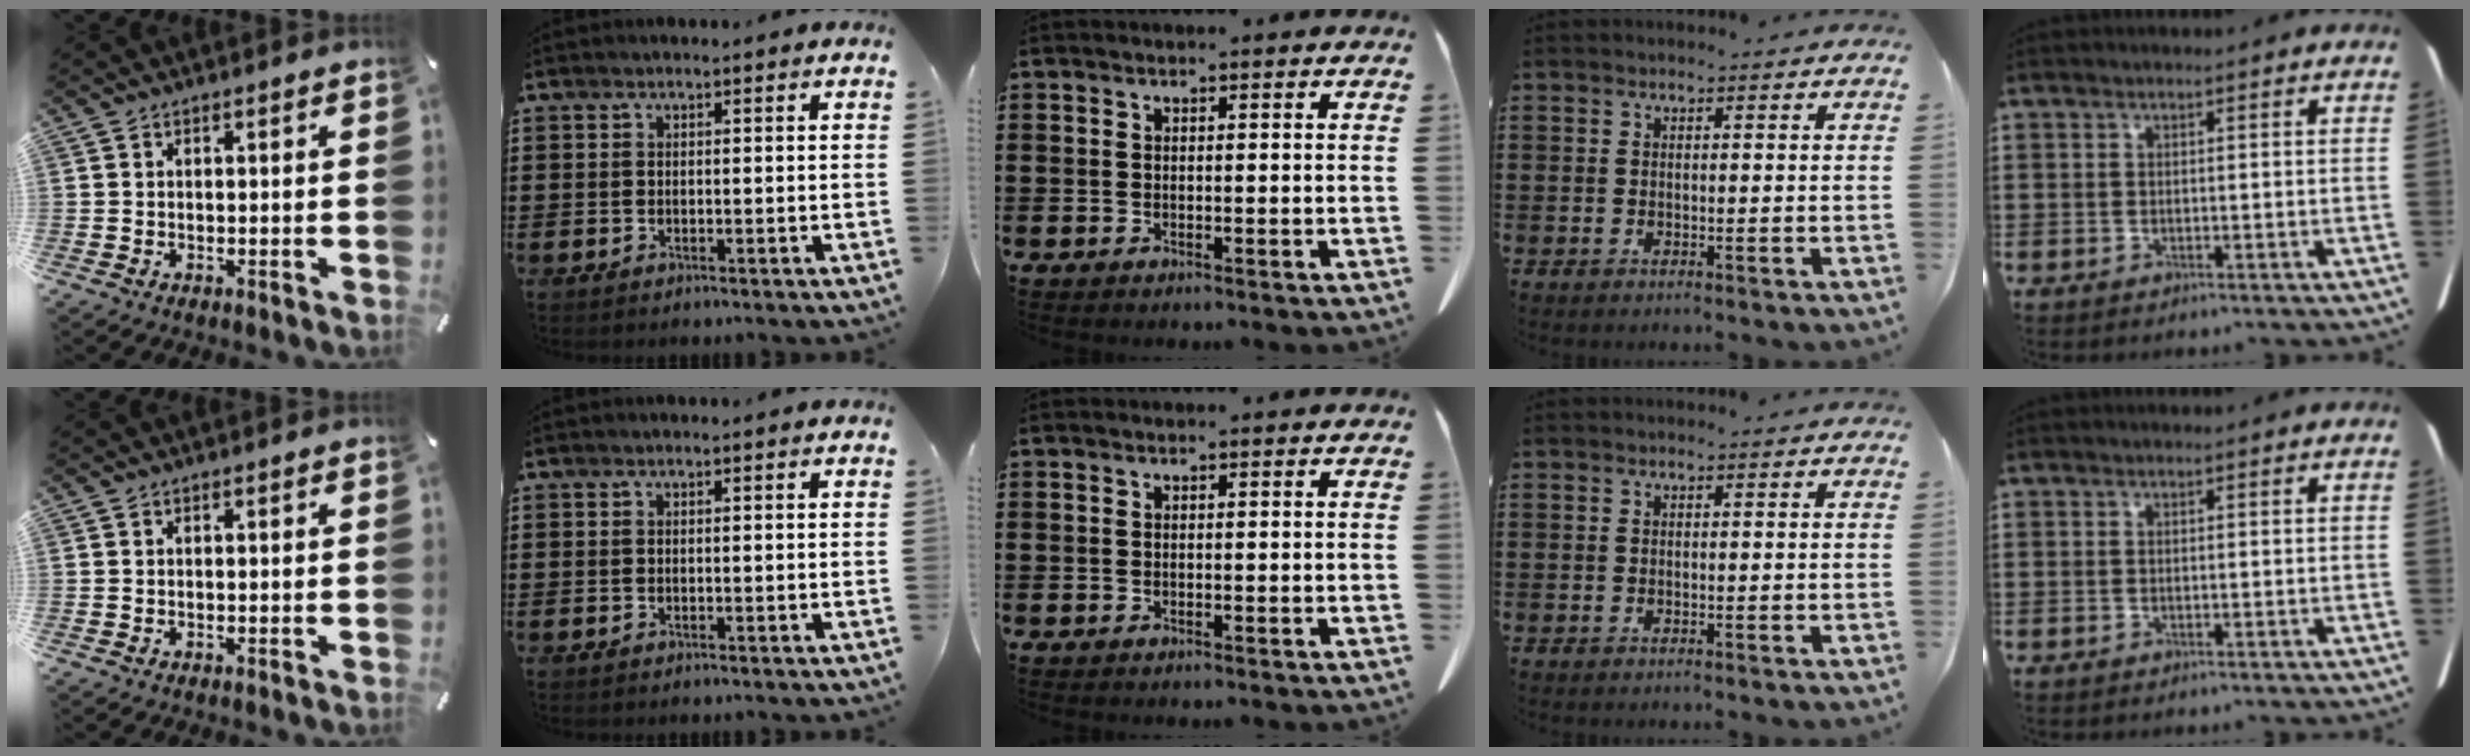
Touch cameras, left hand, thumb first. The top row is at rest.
{}